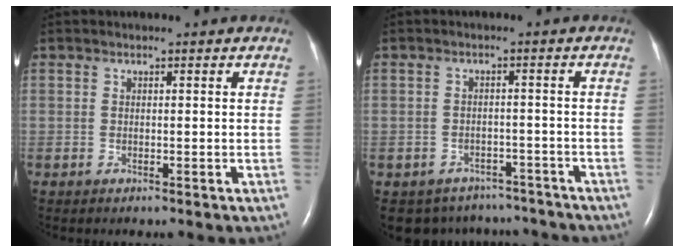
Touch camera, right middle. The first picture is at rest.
{"total": 9.0, "force": [-7.9, 4.3, 0.5], "torque": [-0.008, 0.017, -0.092]}